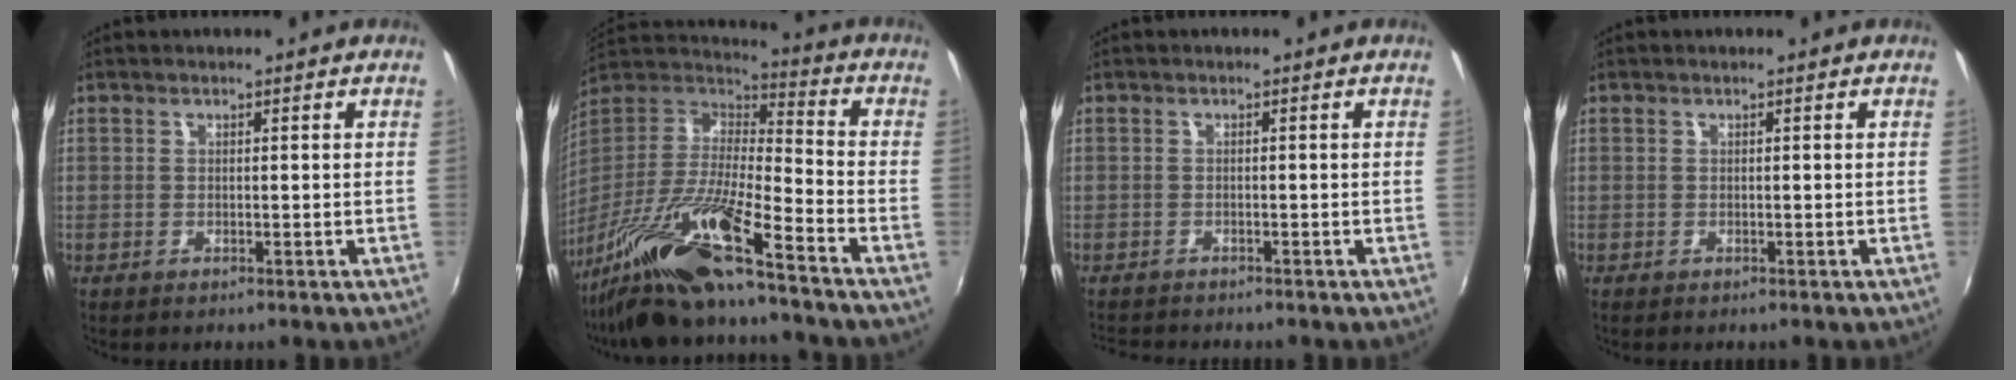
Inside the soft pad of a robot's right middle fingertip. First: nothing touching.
{"total": 19.5, "force": [-14.1, 1.5, 13.4], "torque": [-0.260, -0.021, -0.276]}
{"total": 3.2, "force": [-3.0, 0.5, 0.7], "torque": [-0.026, -0.014, -0.053]}
{"total": 0.0}